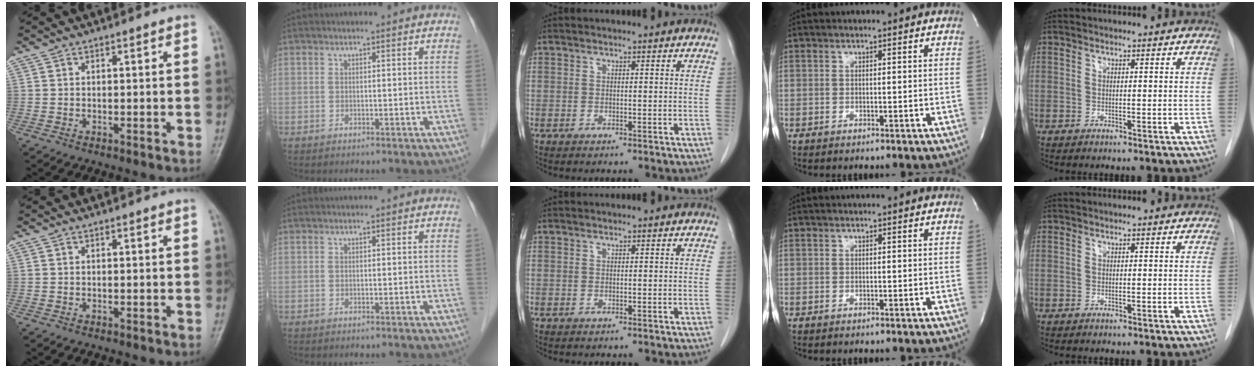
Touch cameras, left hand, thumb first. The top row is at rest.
{}